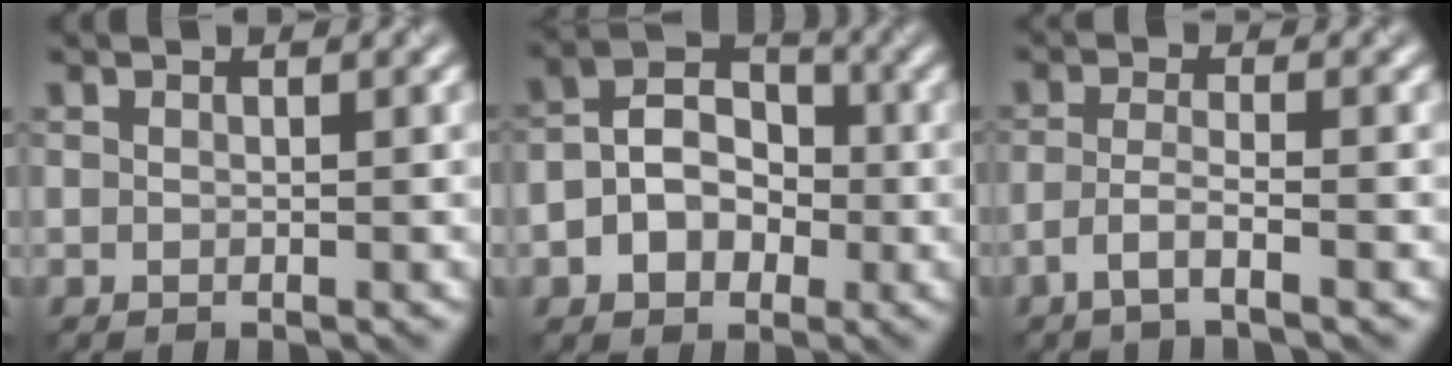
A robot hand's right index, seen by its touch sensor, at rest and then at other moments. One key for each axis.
{"total": 4.9, "fx": -1.0, "fy": 3.8, "fz": 2.9, "tx": -0.047, "ty": 0.015, "tz": -0.026}
{"total": 2.1, "fx": -1.3, "fy": 0.2, "fz": 1.6, "tx": -0.034, "ty": 0.009, "tz": -0.039}